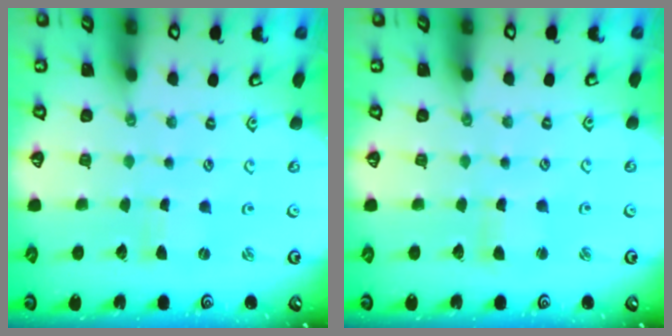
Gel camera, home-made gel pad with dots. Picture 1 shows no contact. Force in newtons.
{"total": 2.0, "press": 2.0, "slide": 0.3}